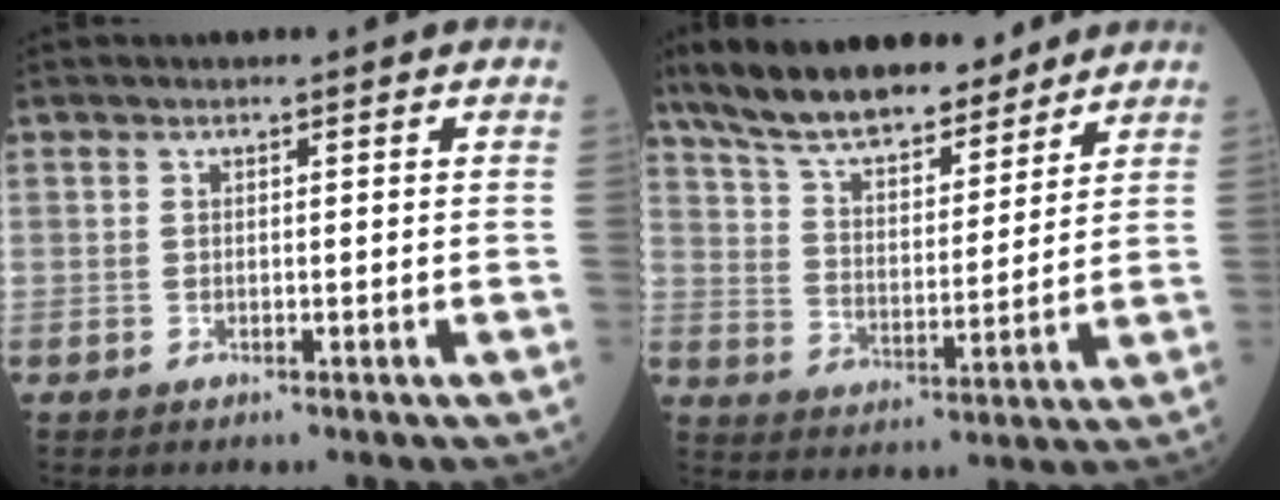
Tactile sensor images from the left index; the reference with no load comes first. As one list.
[{"total": 16.5, "force": [13.8, 4.8, 7.7], "torque": [-0.132, 0.017, 0.239]}]